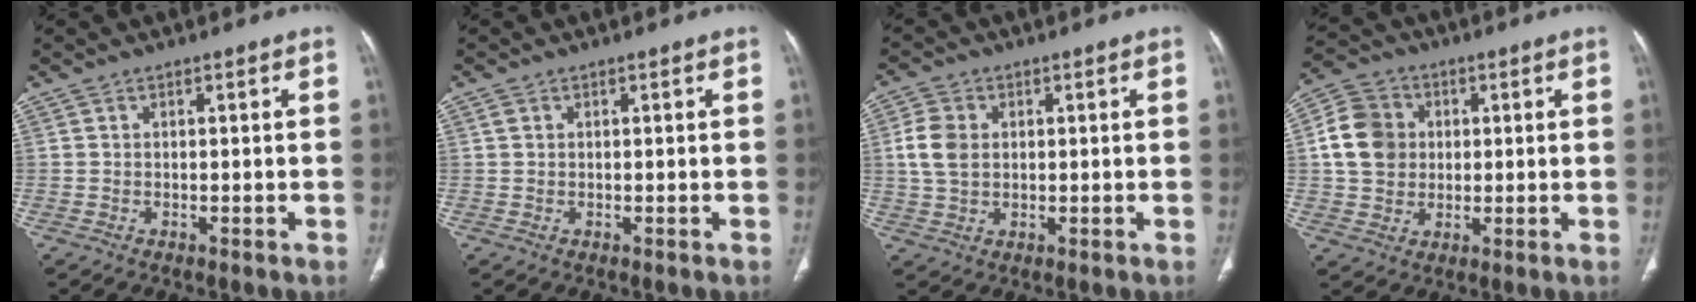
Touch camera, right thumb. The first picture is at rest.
{"total": 0.7, "force": [0.3, 0.5, 0.4], "torque": [-0.008, 0.005, 0.005]}
{"total": 6.3, "force": [1.0, 4.6, 4.1], "torque": [-0.082, 0.003, 0.022]}
{"total": 10.5, "force": [1.3, 9.1, 4.9], "torque": [-0.076, 0.009, 0.018]}